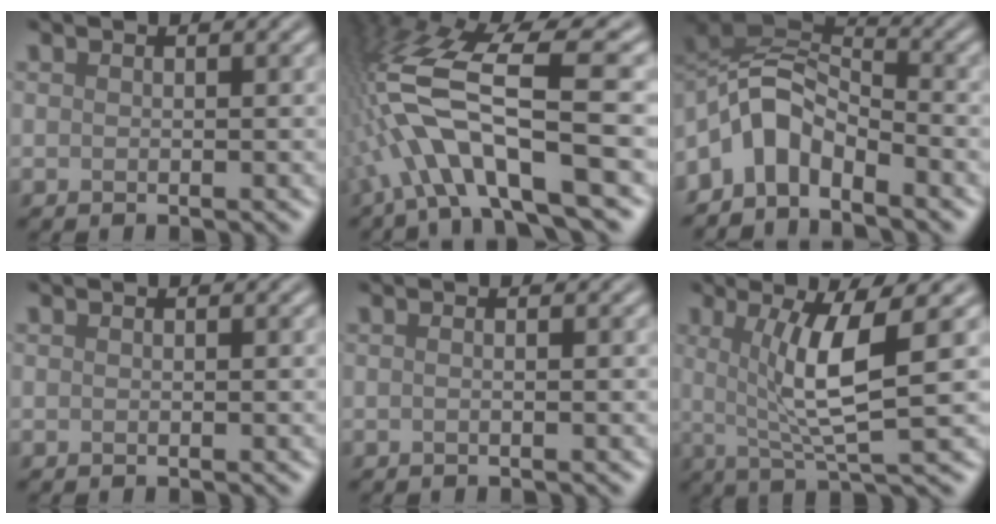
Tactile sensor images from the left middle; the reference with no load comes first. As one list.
[{"total": 10.5, "force": [-2.6, 2.8, 9.8], "torque": [-0.189, 0.026, -0.048]}, {"total": 5.8, "force": [-3.5, 3.1, 3.5], "torque": [-0.051, 0.016, -0.076]}, {"total": 0.0}, {"total": 1.9, "force": [0.3, 1.1, 1.5], "torque": [0.004, 0.003, -0.024]}, {"total": 6.1, "force": [1.0, 1.1, 5.9], "torque": [-0.105, 0.004, 0.022]}]